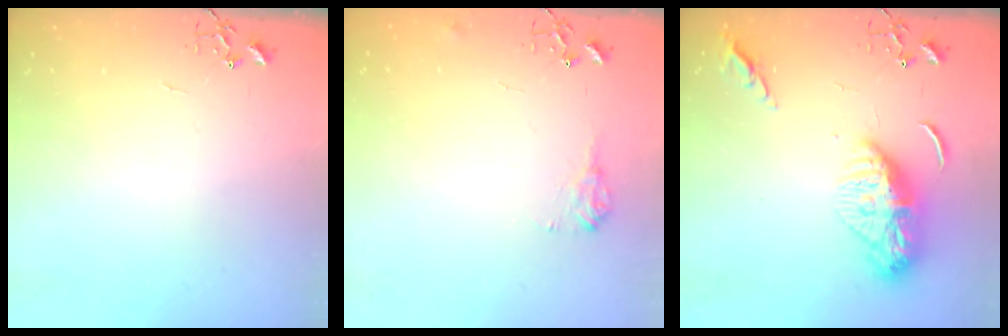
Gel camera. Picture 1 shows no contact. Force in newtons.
{"total": 7.7, "press": 7.7, "slide": 0.1}
{"total": 13.3, "press": 13.2, "slide": 1.3}